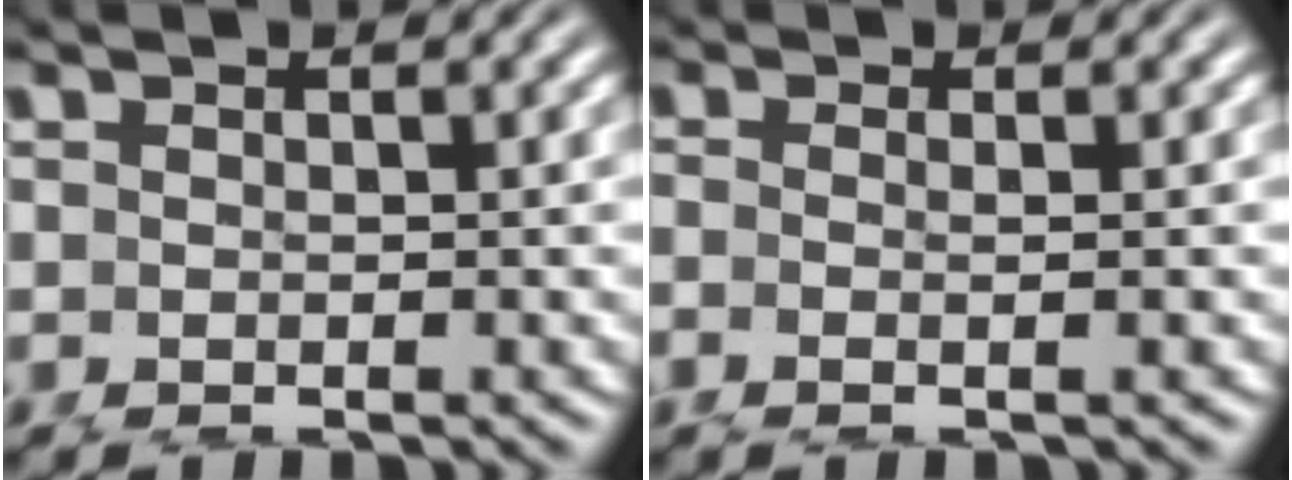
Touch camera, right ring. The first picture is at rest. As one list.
[{"total": 2.0, "force": [-0.4, 1.0, 1.8], "torque": [-0.060, -0.018, 0.005]}]